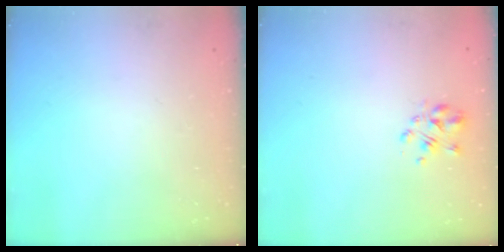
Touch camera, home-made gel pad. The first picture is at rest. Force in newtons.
{"total": 3.3, "press": 3.2, "slide": 0.9}